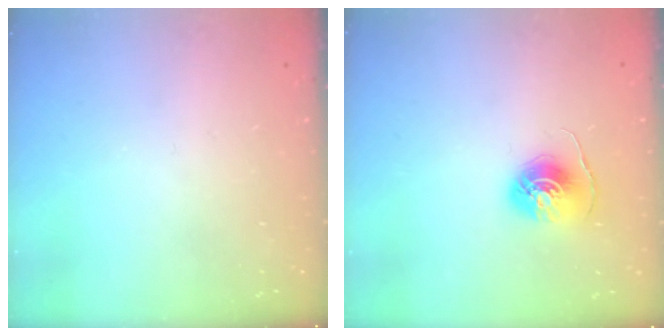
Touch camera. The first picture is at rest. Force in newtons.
{"total": 7.1, "press": 7.1, "slide": 0.4}